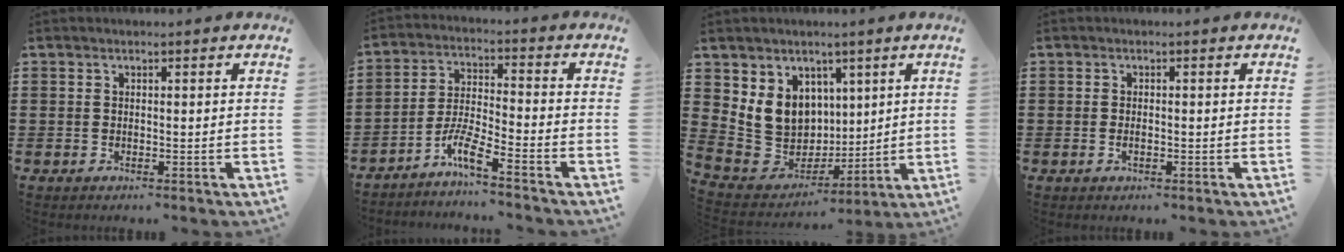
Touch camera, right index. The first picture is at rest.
{"total": 6.3, "force": [-5.0, 0.1, 3.8], "torque": [-0.093, -0.013, -0.100]}
{"total": 9.6, "force": [2.6, 8.7, 3.3], "torque": [-0.105, -0.012, 0.053]}
{"total": 1.0, "force": [-0.3, 0.4, 0.8], "torque": [-0.018, -0.003, -0.005]}